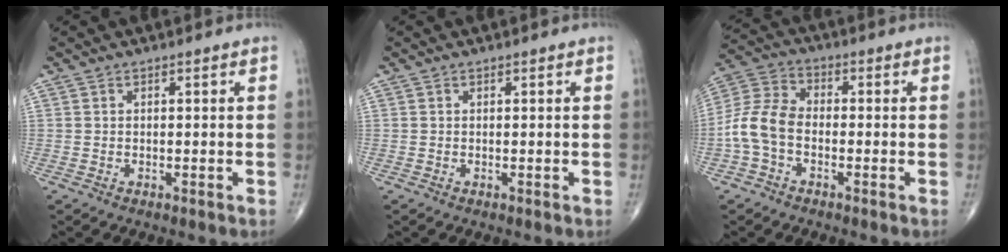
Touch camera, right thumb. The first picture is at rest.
{"total": 0.0}
{"total": 8.6, "force": [-2.3, 5.6, 6.1], "torque": [-0.125, 0.028, -0.058]}